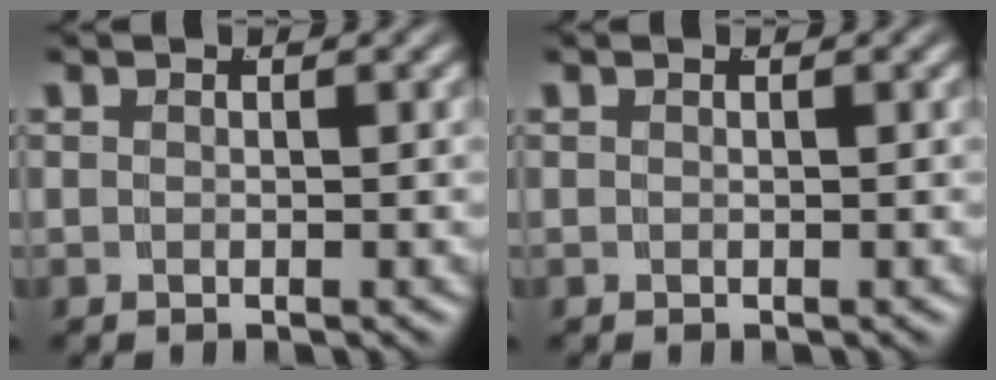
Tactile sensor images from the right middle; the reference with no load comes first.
{"total": 0.0}